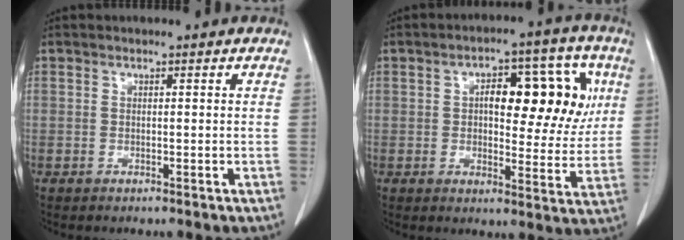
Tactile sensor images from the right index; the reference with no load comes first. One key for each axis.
{"total": 13.5, "fx": 3.2, "fy": 5.6, "fz": 11.8, "tx": -0.146, "ty": 0.034, "tz": 0.046}